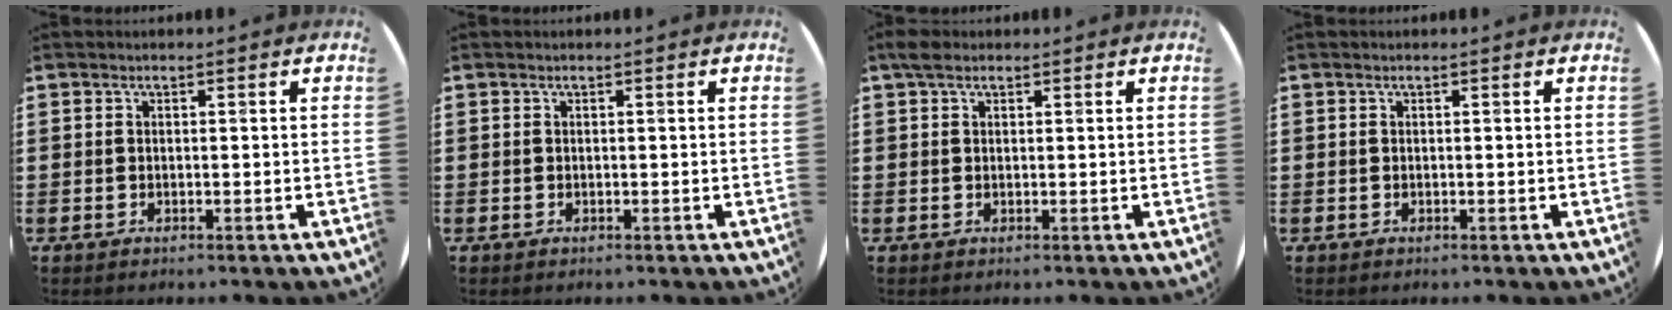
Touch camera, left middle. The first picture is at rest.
{"total": 0.0}
{"total": 1.5, "force": [1.1, 0.7, 0.7], "torque": [-0.007, 0.003, 0.018]}
{"total": 0.0}